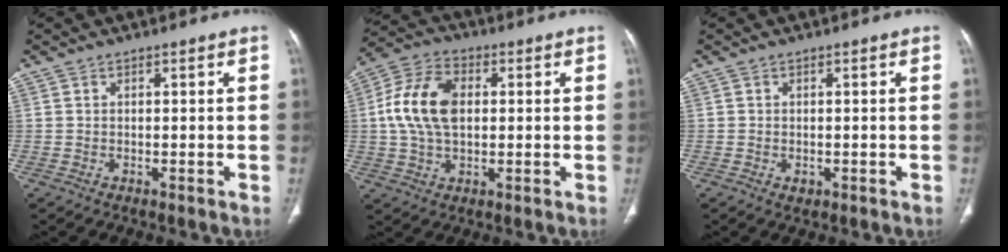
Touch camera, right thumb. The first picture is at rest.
{"total": 12.9, "force": [1.3, 7.9, 10.1], "torque": [-0.198, 0.019, 0.018]}
{"total": 1.2, "force": [-0.4, 0.9, 0.7], "torque": [-0.006, 0.000, -0.002]}